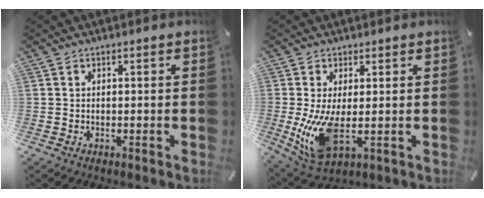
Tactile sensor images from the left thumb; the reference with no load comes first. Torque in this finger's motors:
{"motor_torque": [1.46, 1.85, 0.64, -0.22, 0.25]}